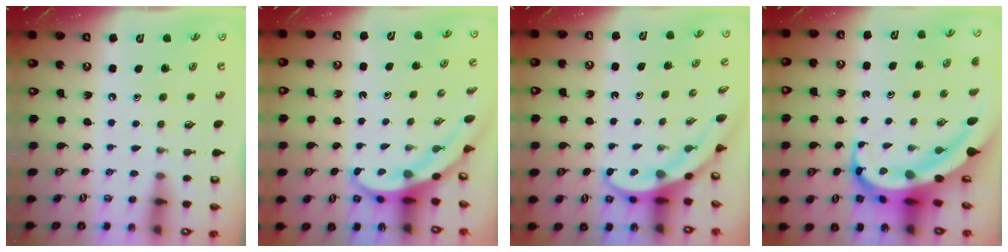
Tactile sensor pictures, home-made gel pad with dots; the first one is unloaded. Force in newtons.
{"total": 4.0, "press": 3.9, "slide": 0.4}
{"total": 4.0, "press": 3.9, "slide": 0.7}
{"total": 13.6, "press": 13.4, "slide": 2.4}